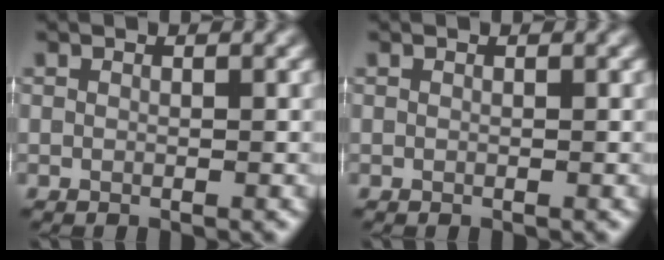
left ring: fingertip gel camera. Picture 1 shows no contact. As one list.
[{"total": 0.0}]